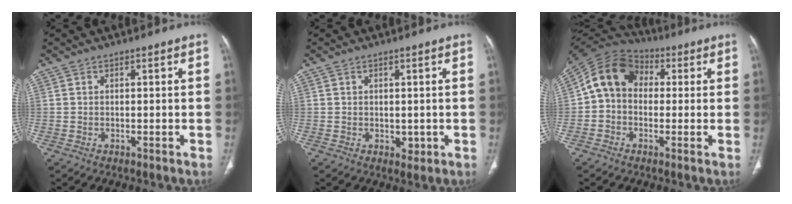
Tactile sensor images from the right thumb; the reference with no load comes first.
{"total": 1.7, "force": [0.0, 1.4, 1.0], "torque": [-0.010, -0.002, 0.005]}
{"total": 11.1, "force": [0.7, 8.8, 6.8], "torque": [-0.110, 0.036, -0.007]}